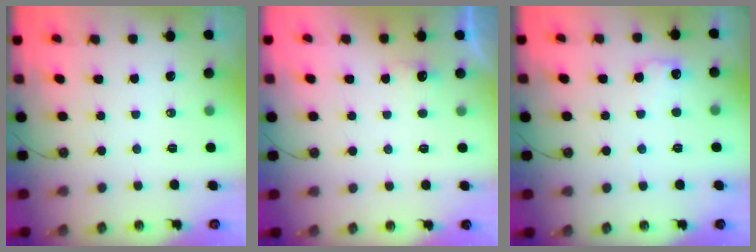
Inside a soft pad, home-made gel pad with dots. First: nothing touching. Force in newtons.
{"total": 2.2, "press": 2.0, "slide": 0.9}
{"total": 7.0, "press": 7.0, "slide": 0.5}